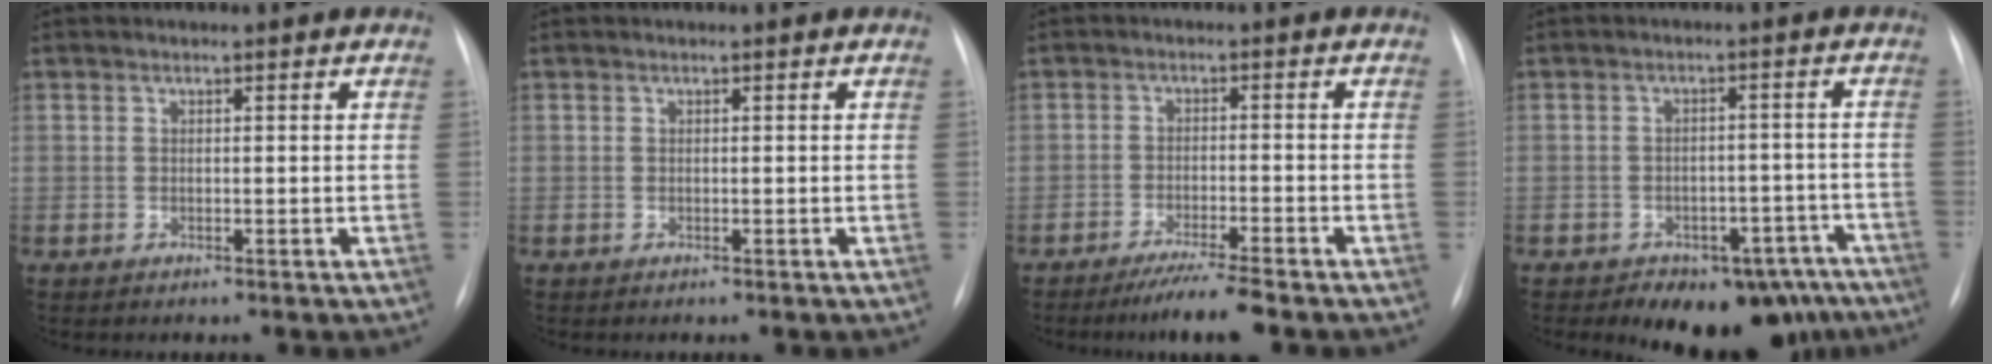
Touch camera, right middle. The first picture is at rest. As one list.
[{"total": 0.0}, {"total": 5.2, "force": [-4.3, -0.2, 3.0], "torque": [-0.052, -0.015, -0.075]}, {"total": 12.5, "force": [-9.9, 6.4, 4.1], "torque": [-0.023, 0.028, -0.118]}]